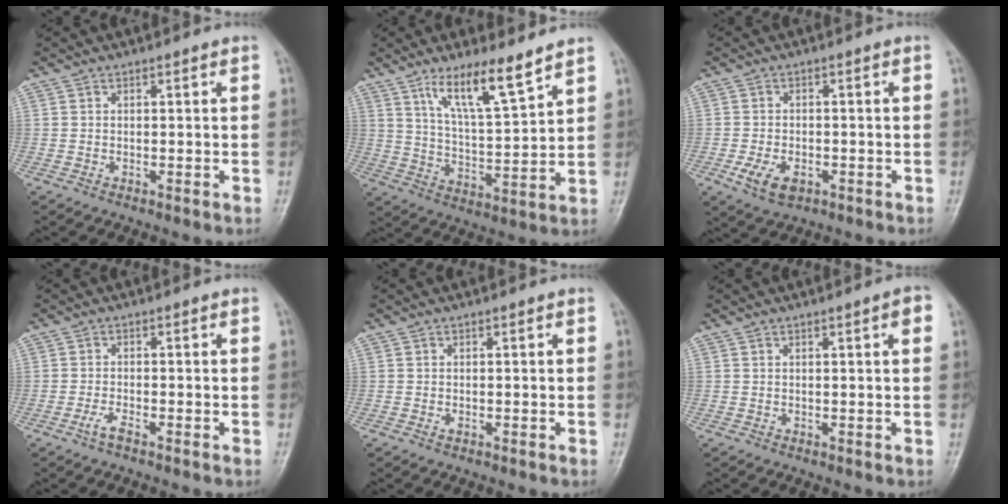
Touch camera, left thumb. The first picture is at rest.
{"total": 11.1, "force": [7.7, 1.9, 7.8], "torque": [-0.132, -0.053, 0.144]}
{"total": 5.5, "force": [-2.3, 3.3, 3.7], "torque": [-0.071, 0.004, -0.036]}
{"total": 2.1, "force": [-1.4, 0.4, 1.5], "torque": [-0.040, 0.006, -0.030]}
{"total": 0.8, "force": [-0.2, 0.4, 0.6], "torque": [-0.011, 0.005, -0.003]}
{"total": 2.2, "force": [0.8, 0.3, 2.0], "torque": [-0.026, 0.002, 0.009]}